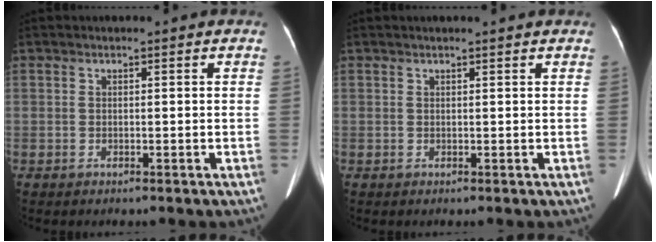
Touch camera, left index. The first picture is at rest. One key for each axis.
{"total": 2.4, "fx": 2.2, "fy": 0.1, "fz": 1.1, "tx": -0.014, "ty": 0.021, "tz": 0.025}